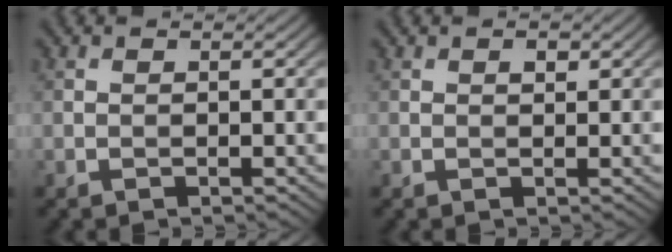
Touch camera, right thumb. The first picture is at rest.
{"total": 1.1, "force": [0.4, 0.7, 0.7], "torque": [-0.008, -0.003, 0.006]}